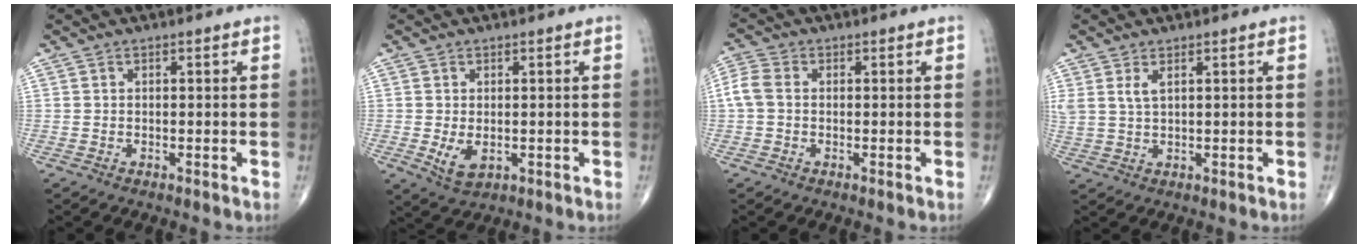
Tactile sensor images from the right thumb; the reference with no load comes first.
{"total": 4.1, "force": [-0.6, 2.4, 3.2], "torque": [-0.054, -0.010, -0.001]}
{"total": 4.2, "force": [0.0, 3.1, 2.9], "torque": [-0.075, 0.012, -0.009]}
{"total": 2.9, "force": [1.4, 1.1, 2.3], "torque": [-0.054, 0.001, 0.036]}